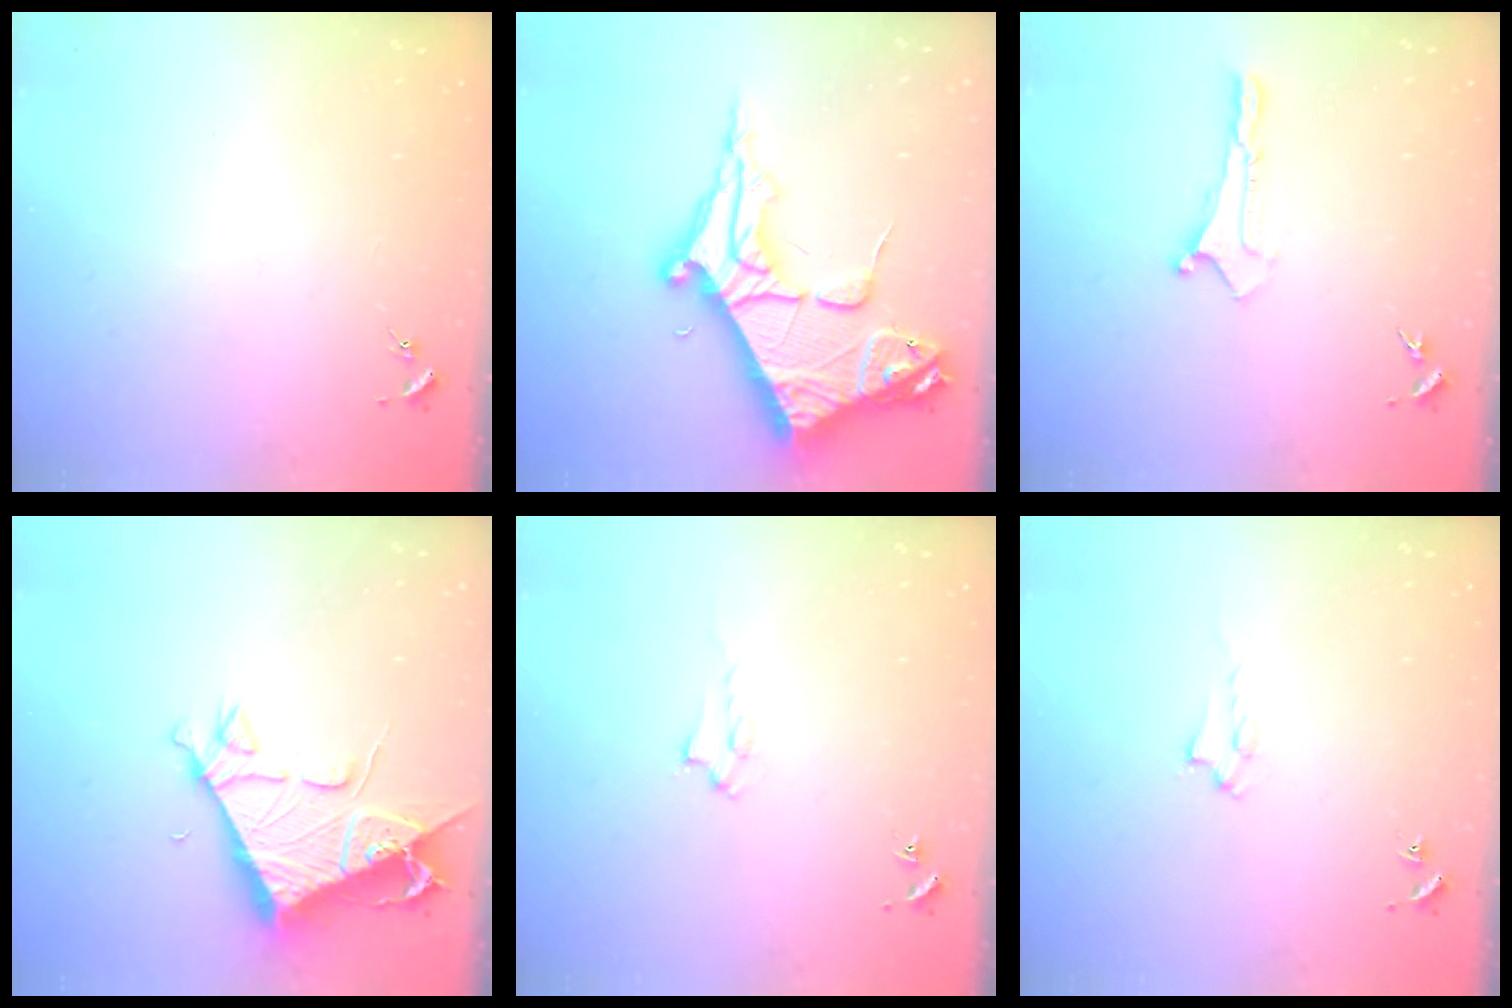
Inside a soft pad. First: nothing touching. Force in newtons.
{"total": 10.6, "press": 10.5, "slide": 1.3}
{"total": 0.0}
{"total": 6.6, "press": 6.6, "slide": 0.7}
{"total": 1.4, "press": 1.4, "slide": 0.2}
{"total": 1.4, "press": 1.4, "slide": 0.2}